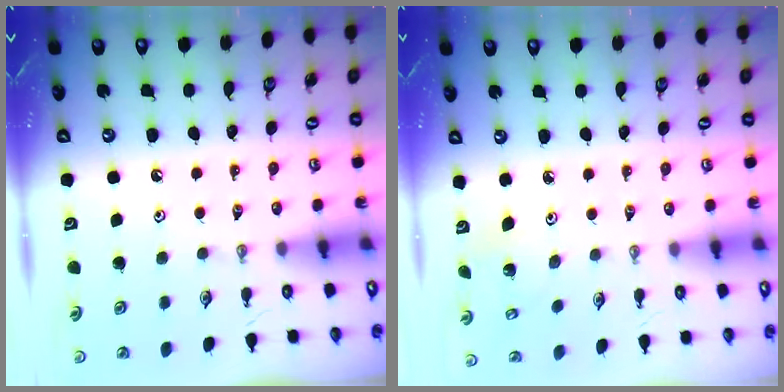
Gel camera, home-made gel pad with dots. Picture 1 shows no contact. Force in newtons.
{"total": 3.0, "press": 3.0, "slide": 0.1}